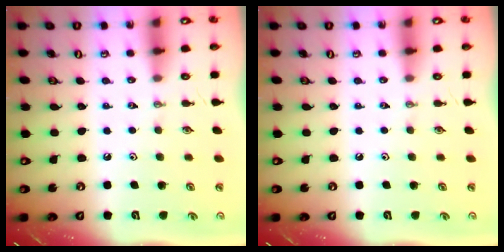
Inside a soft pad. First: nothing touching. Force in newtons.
{"total": 0.0}